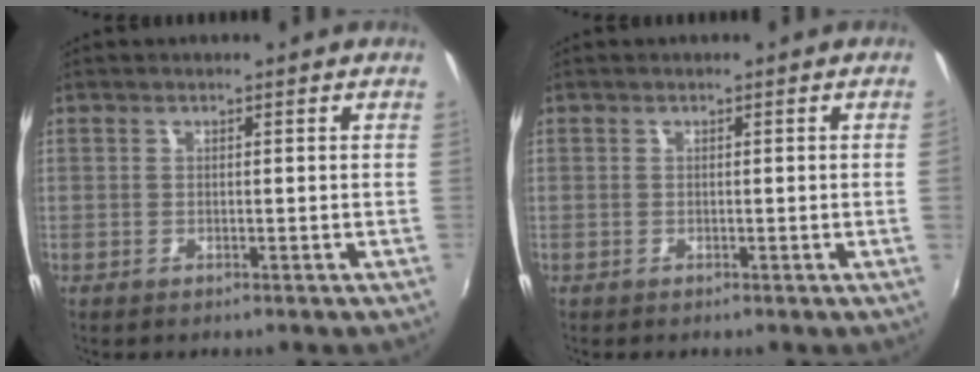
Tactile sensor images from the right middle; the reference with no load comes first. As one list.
[{"total": 0.5, "force": [0.0, -0.3, 0.4], "torque": [-0.002, -0.002, -0.001]}]